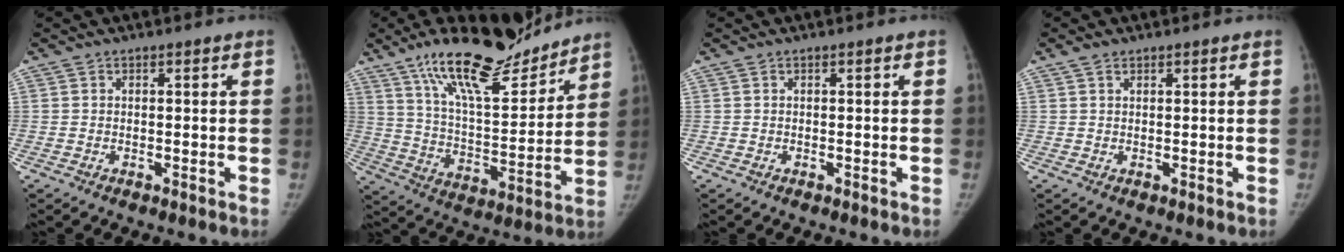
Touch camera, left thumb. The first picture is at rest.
{"total": 20.9, "force": [16.1, 6.0, 11.9], "torque": [-0.156, -0.084, 0.274]}
{"total": 0.0}
{"total": 1.5, "force": [1.0, 0.8, 0.6], "torque": [-0.008, 0.006, 0.019]}